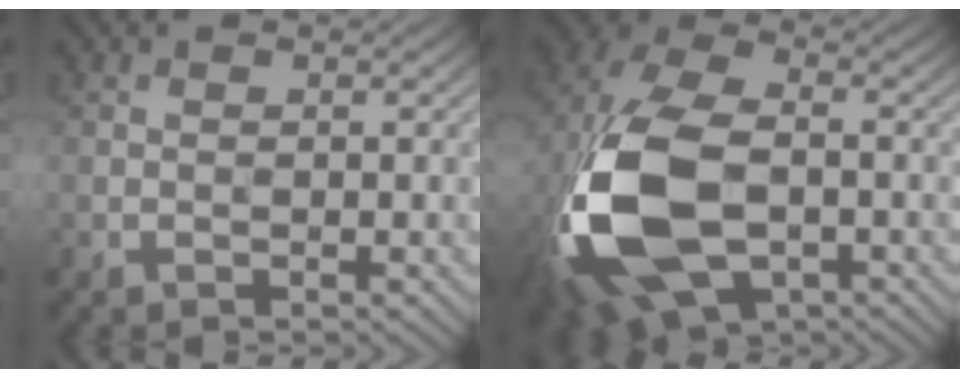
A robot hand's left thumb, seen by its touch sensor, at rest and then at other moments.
{"total": 19.6, "force": [-4.9, 11.3, 15.3], "torque": [-0.355, -0.030, -0.089]}